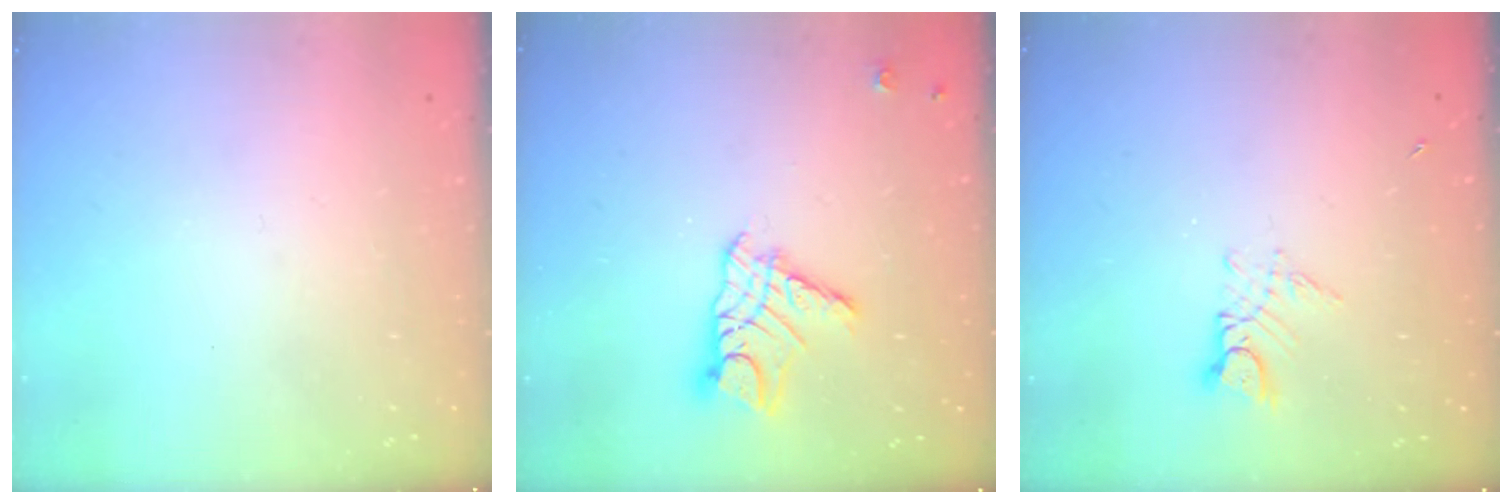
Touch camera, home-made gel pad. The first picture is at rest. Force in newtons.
{"total": 10.3, "press": 10.3, "slide": 0.6}
{"total": 5.4, "press": 5.4, "slide": 0.5}